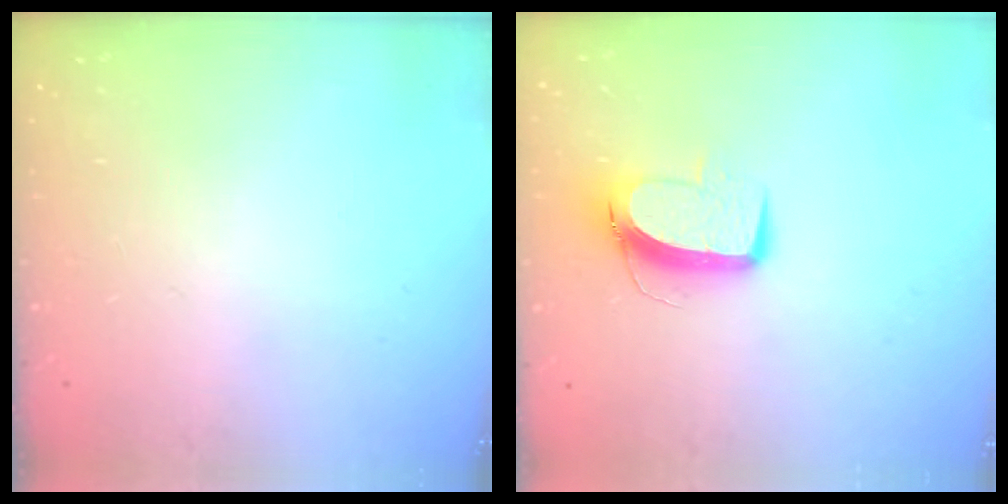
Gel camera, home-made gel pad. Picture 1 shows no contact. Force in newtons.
{"total": 9.9, "press": 9.9, "slide": 0.8}